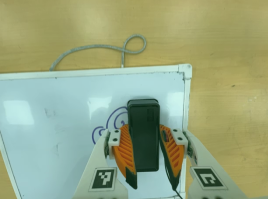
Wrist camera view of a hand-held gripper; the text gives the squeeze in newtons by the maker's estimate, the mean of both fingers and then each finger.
{"total": 13.2, "left": 13.3, "right": 13.0}